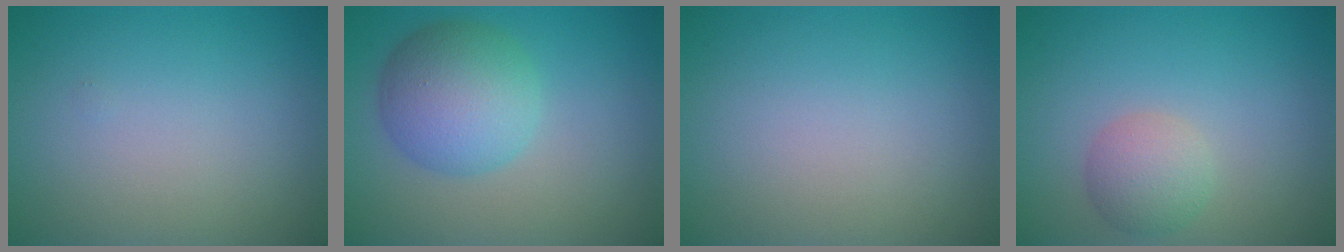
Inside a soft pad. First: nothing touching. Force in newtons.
{"total": 6.1, "press": 6.1, "slide": 0.1}
{"total": 0.0}
{"total": 2.7, "press": 2.7, "slide": 0.1}